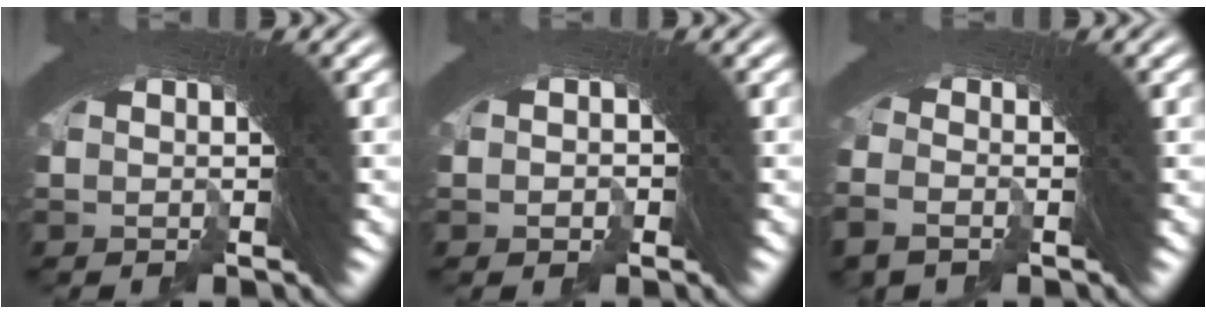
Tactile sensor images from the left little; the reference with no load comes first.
{"total": 2.0, "force": [-1.3, 1.5, -0.2], "torque": [0.001, -0.008, -0.017]}
{"total": 2.3, "force": [-2.1, 0.9, 0.0], "torque": [-0.011, -0.015, -0.034]}